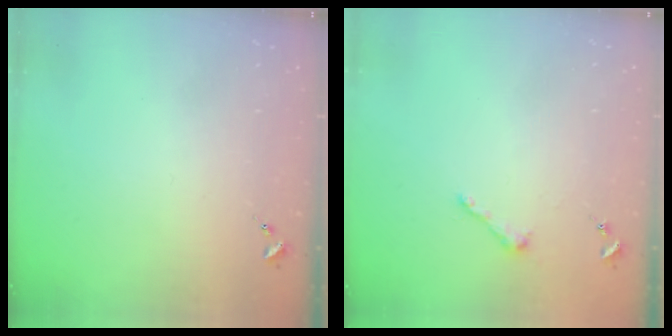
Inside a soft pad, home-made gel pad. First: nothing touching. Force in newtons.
{"total": 3.9, "press": 3.9, "slide": 0.3}